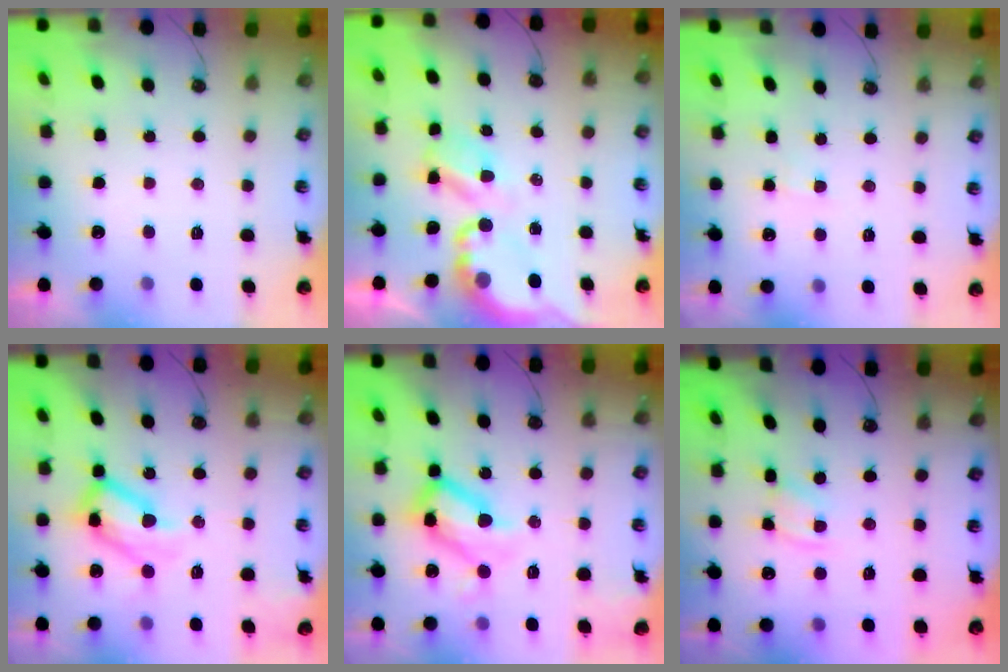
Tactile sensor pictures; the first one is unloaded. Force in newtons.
{"total": 6.9, "press": 6.8, "slide": 0.5}
{"total": 2.1, "press": 2.1, "slide": 0.4}
{"total": 18.0, "press": 17.9, "slide": 1.3}
{"total": 19.9, "press": 19.9, "slide": 1.7}
{"total": 1.9, "press": 1.9, "slide": 0.3}